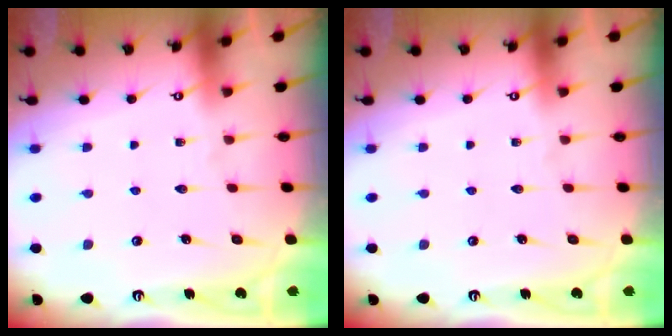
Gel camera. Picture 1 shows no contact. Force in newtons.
{"total": 0.0}